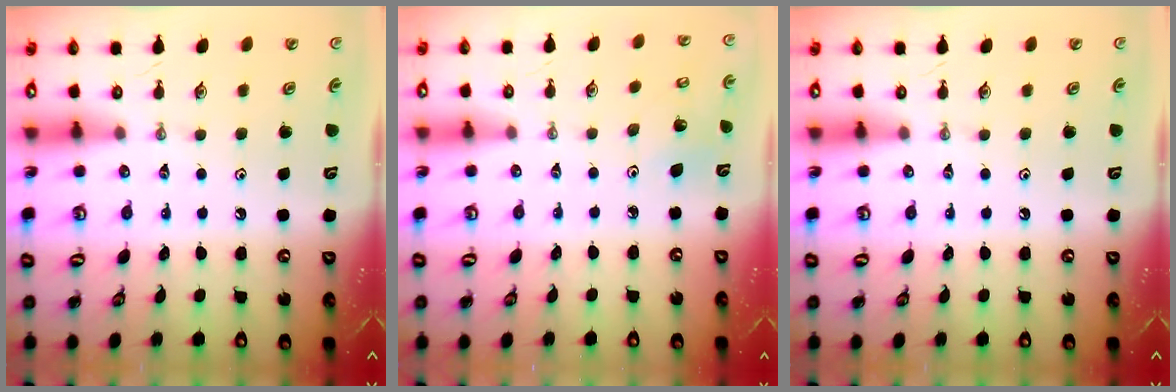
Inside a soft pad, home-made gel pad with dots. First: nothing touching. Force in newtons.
{"total": 4.3, "press": 4.2, "slide": 1.0}
{"total": 0.0}